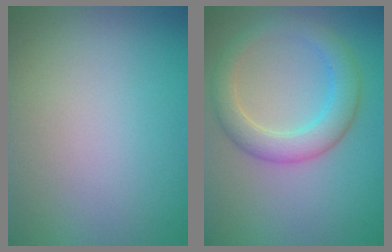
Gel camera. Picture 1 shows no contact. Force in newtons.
{"total": 4.4, "press": 4.3, "slide": 0.2}